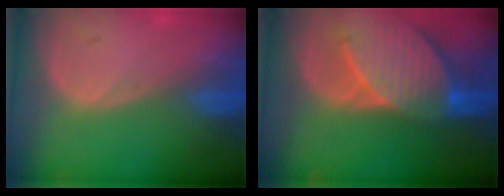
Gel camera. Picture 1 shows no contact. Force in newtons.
{"total": 9.9, "press": 8.9, "slide": 4.5}